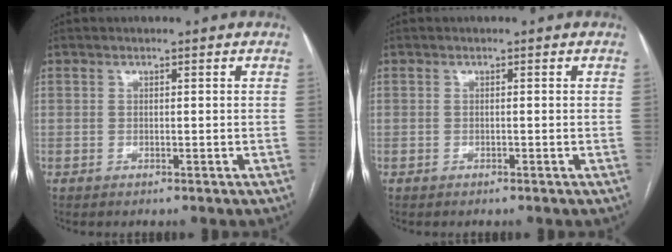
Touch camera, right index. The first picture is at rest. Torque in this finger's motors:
{"motor_torque": [-0.07, 0.00, 0.02, 0.00]}